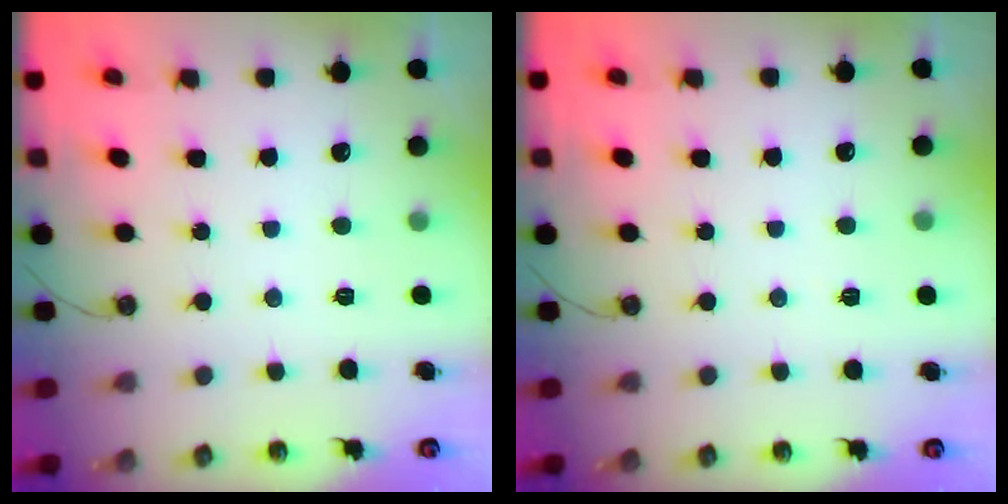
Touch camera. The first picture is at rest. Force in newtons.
{"total": 2.5, "press": 1.7, "slide": 1.8}